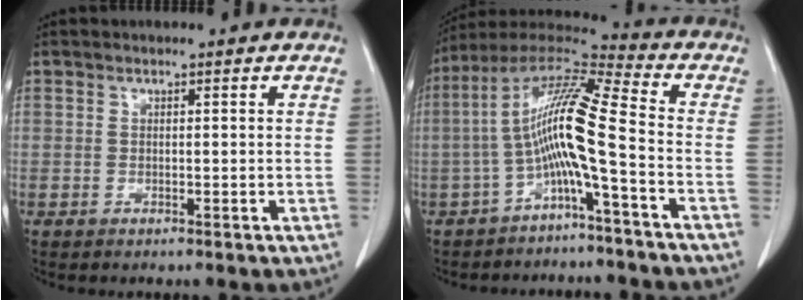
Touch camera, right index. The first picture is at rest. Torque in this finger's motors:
{"motor_torque": [1.95, -0.19, 0.43, 0.14]}